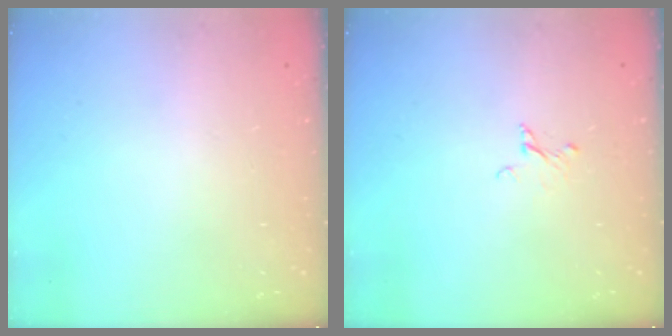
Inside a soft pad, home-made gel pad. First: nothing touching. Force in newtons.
{"total": 2.1, "press": 2.1, "slide": 0.1}